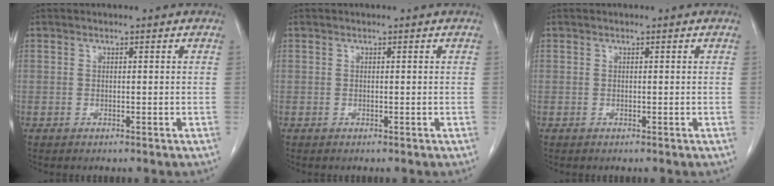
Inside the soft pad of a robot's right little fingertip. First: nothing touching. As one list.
[{"total": 0.0}, {"total": 0.0}]